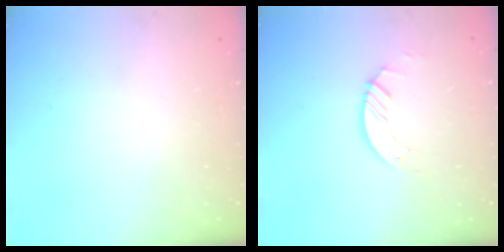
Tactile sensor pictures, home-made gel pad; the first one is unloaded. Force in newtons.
{"total": 3.3, "press": 3.3, "slide": 0.1}